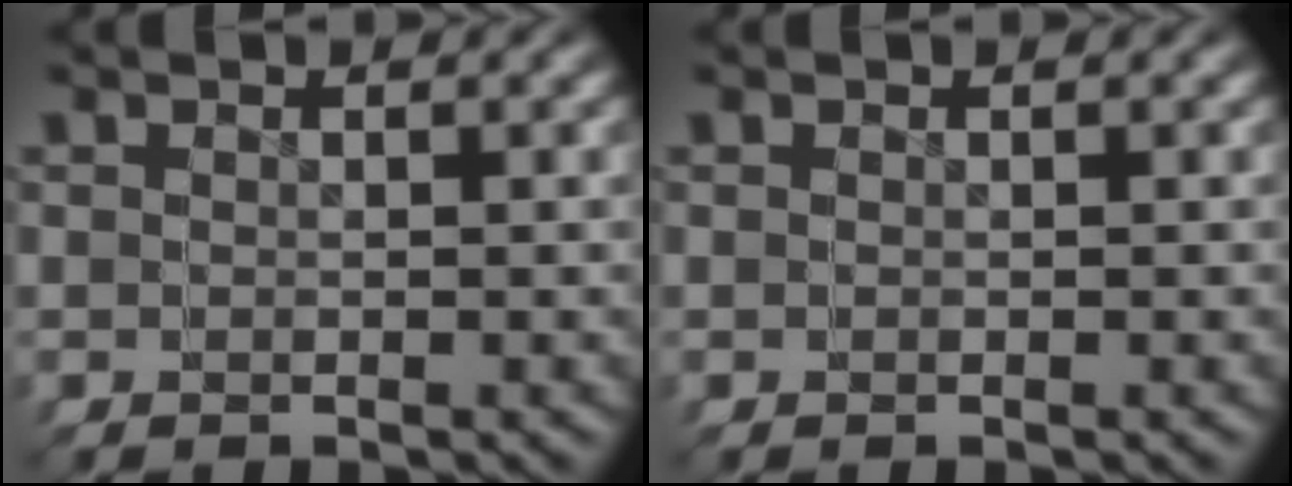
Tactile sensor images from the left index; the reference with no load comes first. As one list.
[{"total": 0.0}]